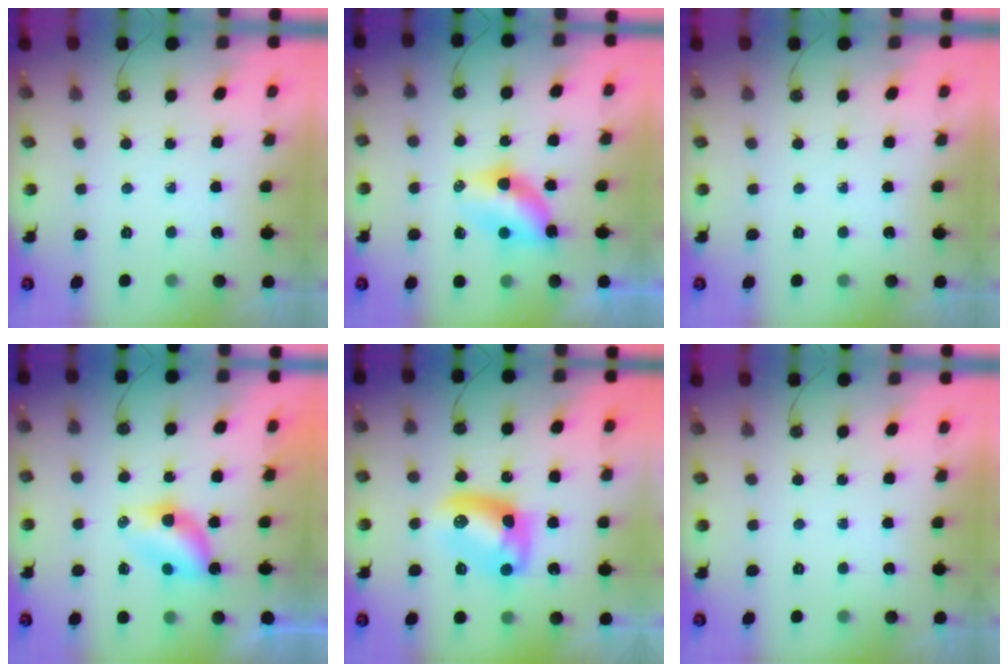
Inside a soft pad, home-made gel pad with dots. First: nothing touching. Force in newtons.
{"total": 6.5, "press": 6.4, "slide": 0.6}
{"total": 0.0}
{"total": 5.5, "press": 5.5, "slide": 0.4}
{"total": 11.4, "press": 11.3, "slide": 0.3}
{"total": 0.0}